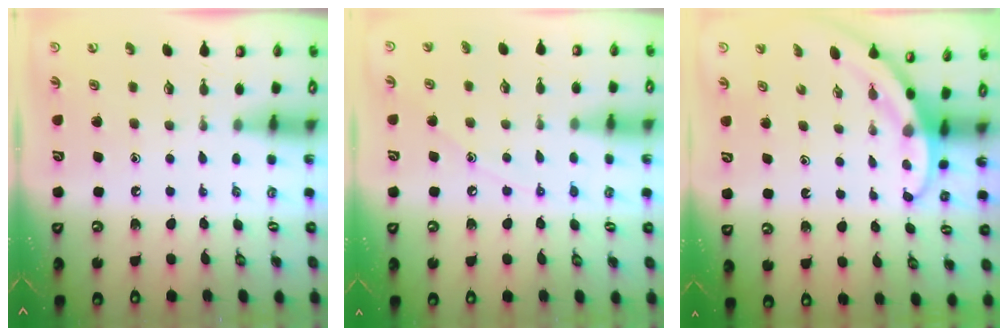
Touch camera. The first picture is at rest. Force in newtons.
{"total": 6.5, "press": 6.5, "slide": 0.3}
{"total": 3.1, "press": 3.1, "slide": 0.1}